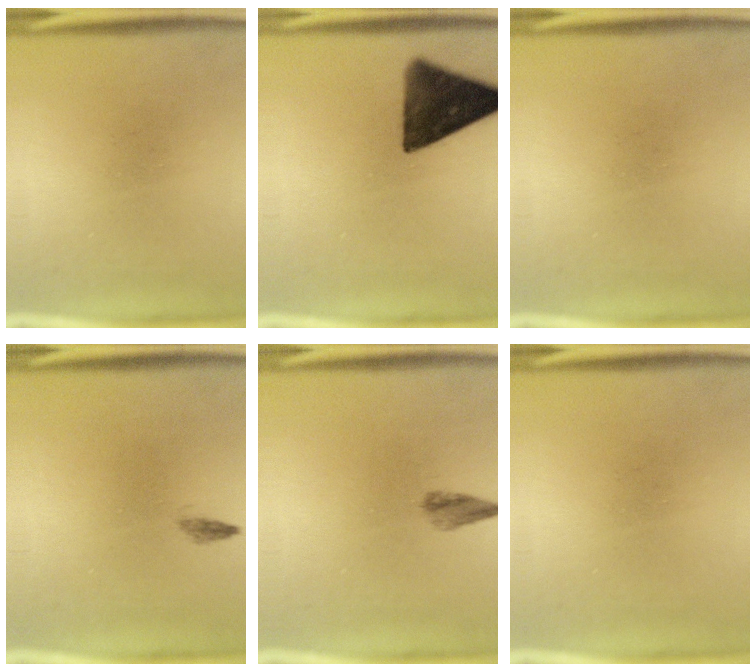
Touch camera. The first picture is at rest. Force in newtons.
{"total": 12.6}
{"total": 0.0}
{"total": 0.8}
{"total": 2.0}
{"total": 0.0}